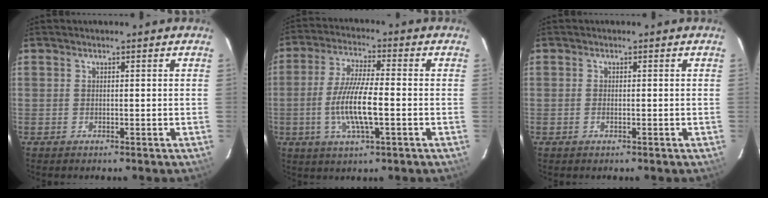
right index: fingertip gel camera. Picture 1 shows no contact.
{"total": 10.4, "force": [-2.5, 1.9, 9.9], "torque": [-0.197, -0.003, -0.050]}
{"total": 0.8, "force": [-0.4, 0.3, 0.6], "torque": [-0.012, 0.002, -0.008]}